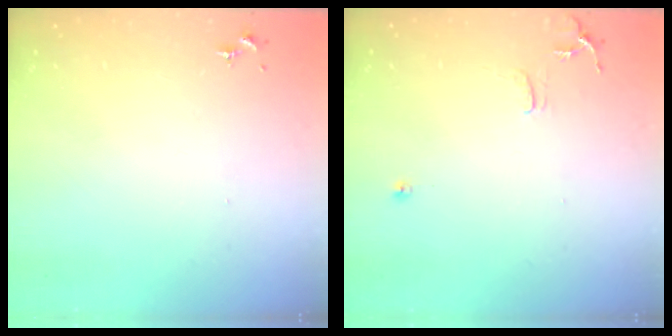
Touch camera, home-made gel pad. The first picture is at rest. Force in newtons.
{"total": 7.2, "press": 7.2, "slide": 0.8}